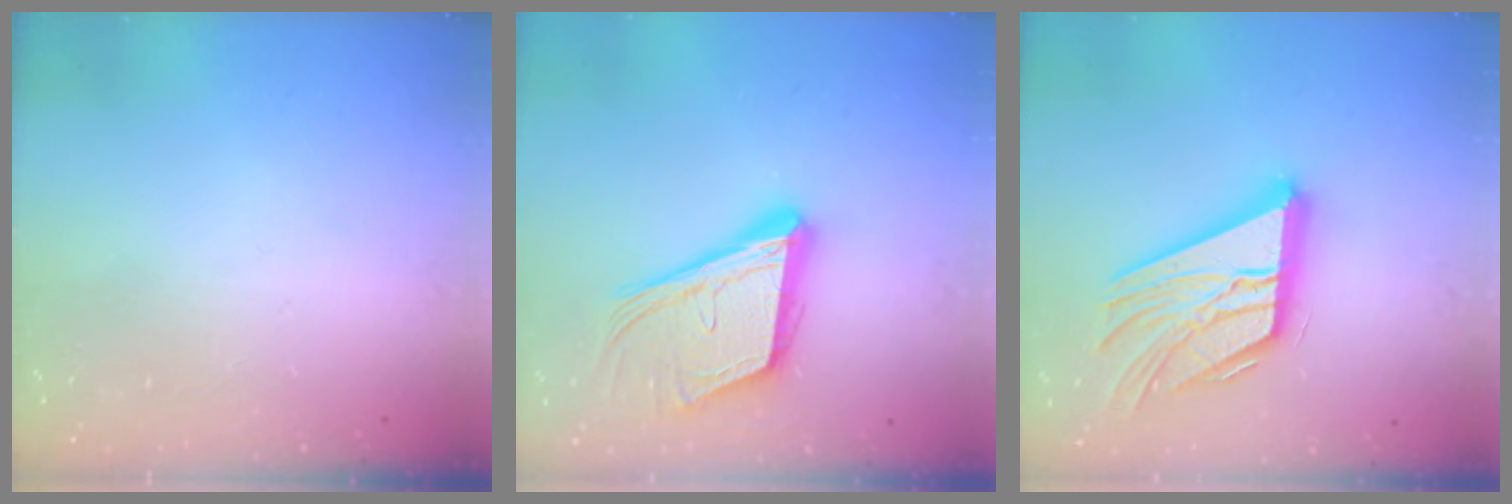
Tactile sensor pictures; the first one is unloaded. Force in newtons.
{"total": 17.4, "press": 17.0, "slide": 3.7}
{"total": 21.7, "press": 21.6, "slide": 1.9}